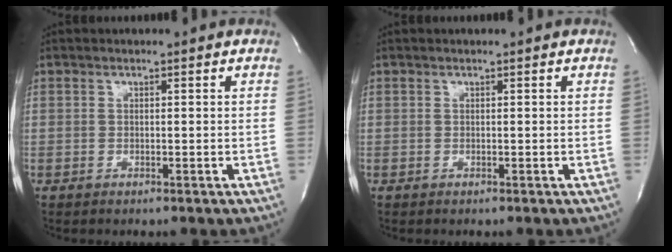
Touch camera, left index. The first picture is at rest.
{"total": 0.0}